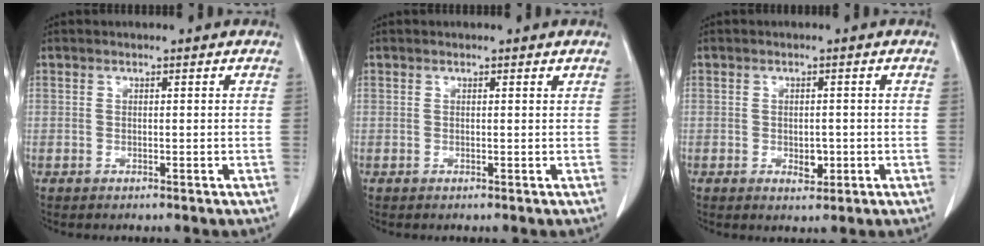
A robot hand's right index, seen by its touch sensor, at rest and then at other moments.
{"total": 0.0}
{"total": 2.3, "force": [-0.5, 1.4, 1.7], "torque": [-0.020, 0.002, 0.001]}